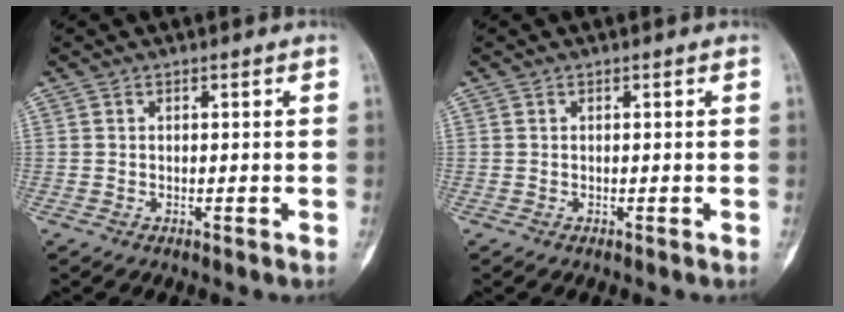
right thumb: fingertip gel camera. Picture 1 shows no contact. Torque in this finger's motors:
{"motor_torque": [0.00, 0.00, 0.03, -0.02, 0.00]}